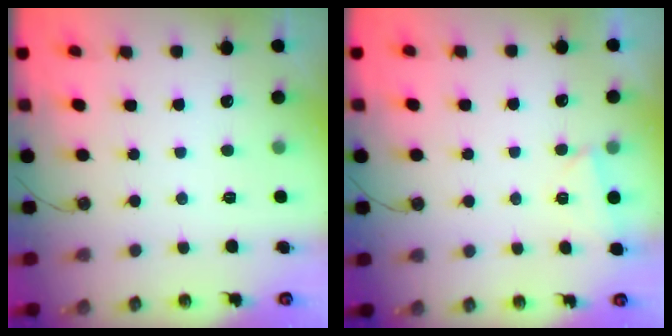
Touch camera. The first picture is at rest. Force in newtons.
{"total": 2.8, "press": 2.1, "slide": 1.8}